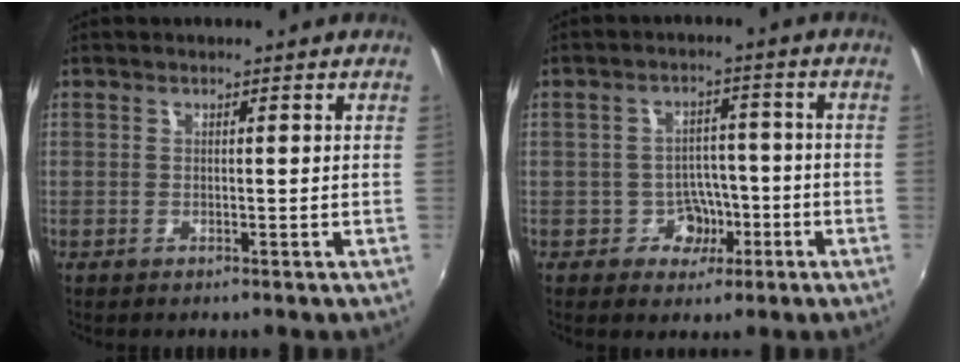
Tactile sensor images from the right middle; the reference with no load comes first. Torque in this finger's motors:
{"motor_torque": [0.37, -0.33, 0.01, 0.00]}